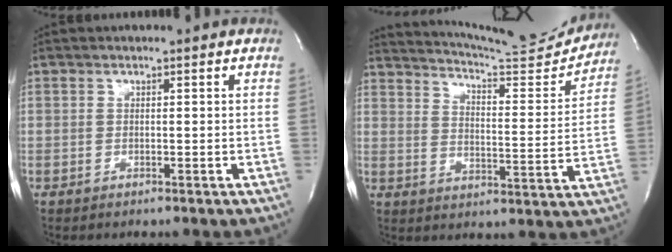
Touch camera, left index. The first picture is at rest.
{"total": 16.9, "force": [16.4, 0.2, 4.2], "torque": [-0.071, -0.070, 0.213]}